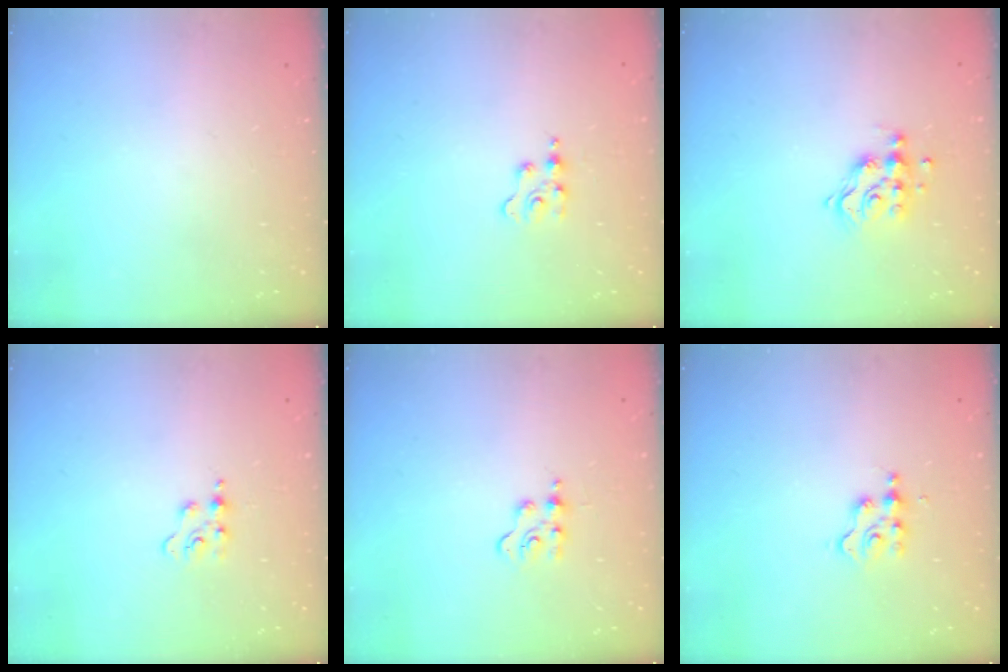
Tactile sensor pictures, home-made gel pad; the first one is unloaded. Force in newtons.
{"total": 2.5, "press": 2.5, "slide": 0.4}
{"total": 10.2, "press": 10.2, "slide": 0.7}
{"total": 3.6, "press": 3.6, "slide": 0.5}
{"total": 5.7, "press": 5.6, "slide": 0.7}
{"total": 2.9, "press": 2.9, "slide": 0.2}